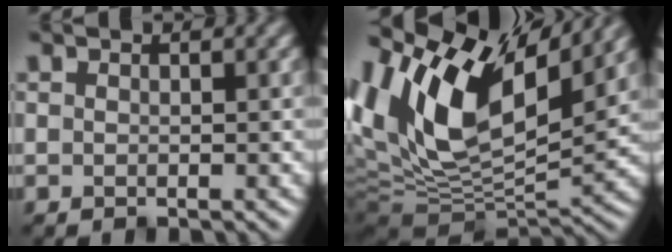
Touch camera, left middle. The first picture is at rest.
{"total": 15.1, "force": [5.5, 7.7, 11.8], "torque": [-0.229, 0.025, 0.094]}